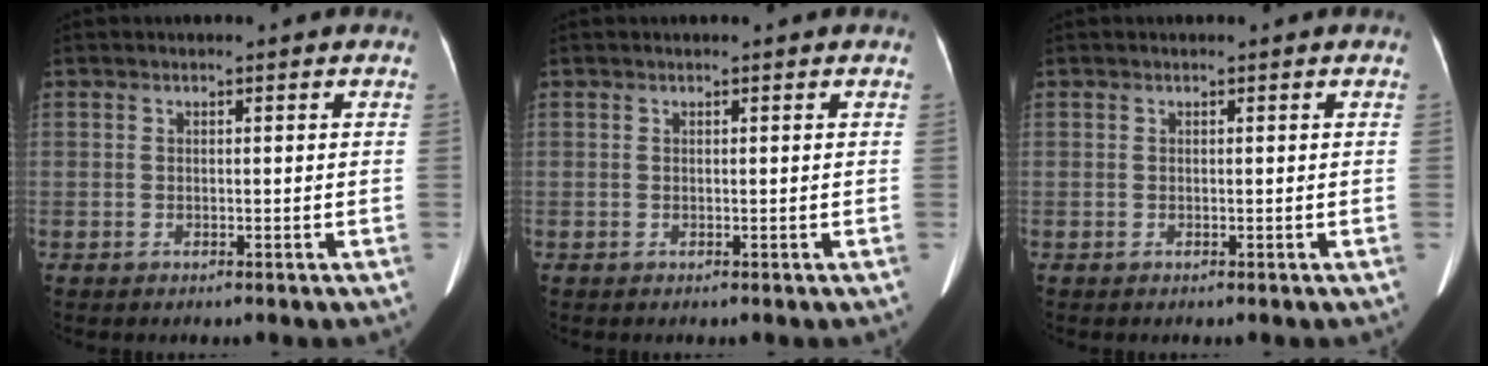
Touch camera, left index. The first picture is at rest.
{"total": 0.0}
{"total": 0.0}